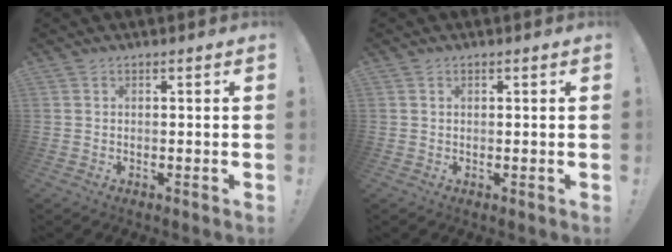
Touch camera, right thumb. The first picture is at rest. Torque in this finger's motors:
{"motor_torque": [0.04, -0.16, 0.36, -0.07, 0.08]}